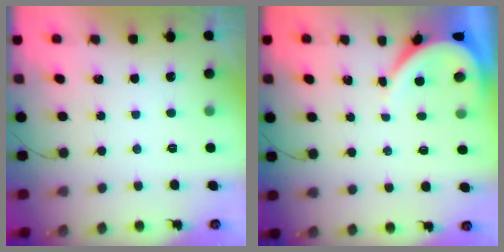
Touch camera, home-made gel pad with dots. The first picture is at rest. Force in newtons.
{"total": 3.9, "press": 3.8, "slide": 0.5}